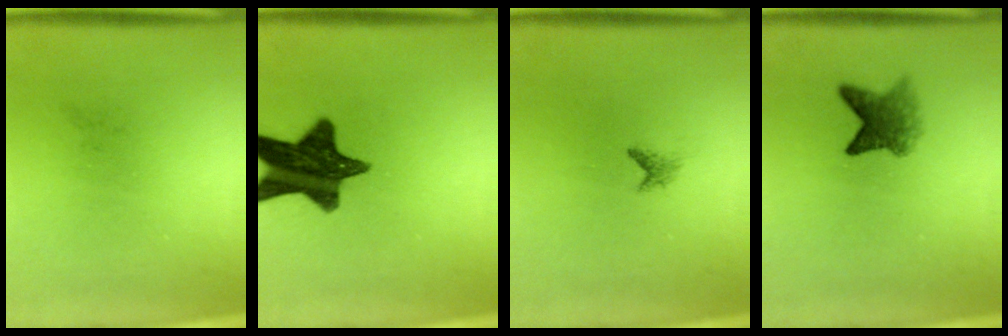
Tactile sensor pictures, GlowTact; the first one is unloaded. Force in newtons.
{"total": 13.7}
{"total": 0.8}
{"total": 4.1}